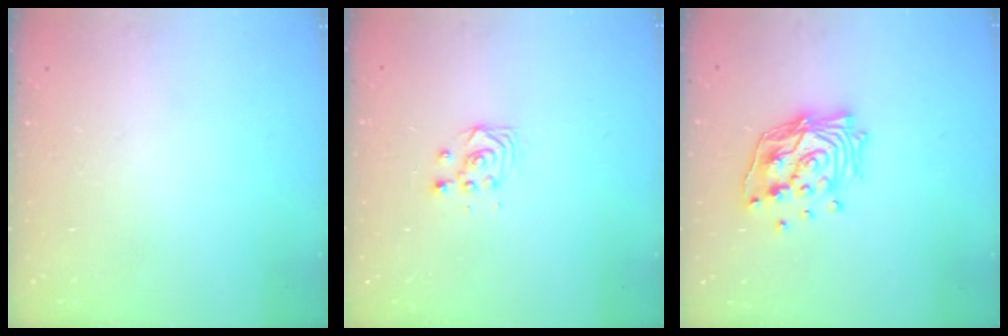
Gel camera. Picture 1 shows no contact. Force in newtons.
{"total": 3.4, "press": 3.4, "slide": 0.1}
{"total": 16.0, "press": 15.8, "slide": 2.3}